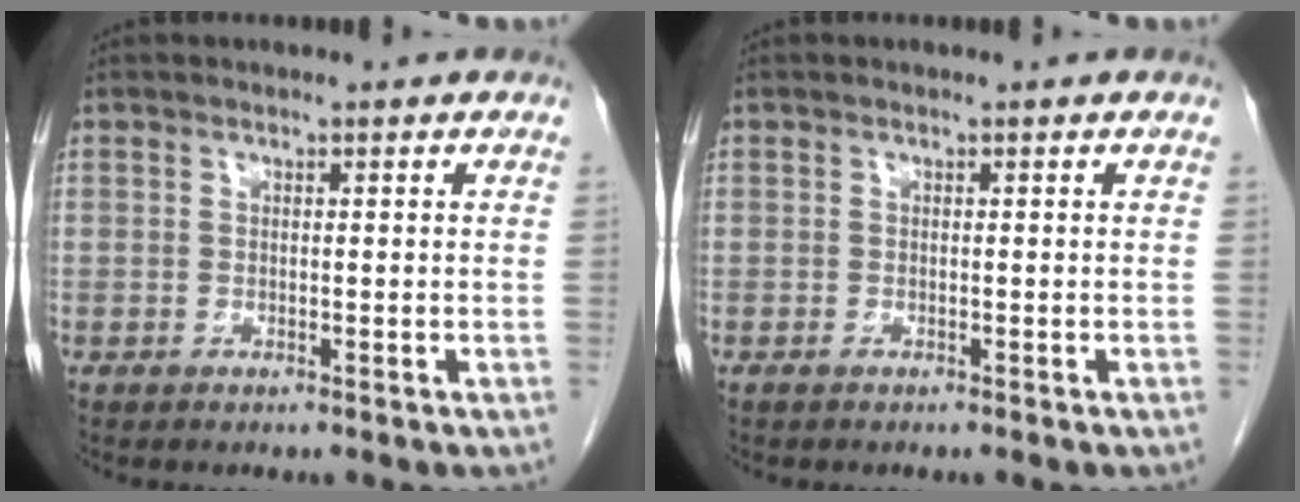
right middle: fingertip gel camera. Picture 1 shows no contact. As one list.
[{"total": 0.0}]